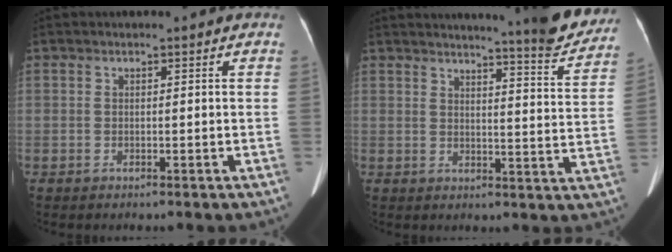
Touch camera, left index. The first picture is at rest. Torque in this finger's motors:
{"motor_torque": [0.03, -0.63, 0.00, 0.01]}